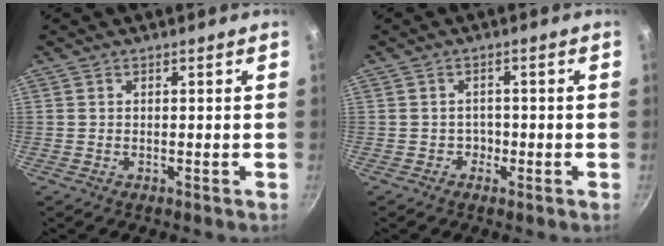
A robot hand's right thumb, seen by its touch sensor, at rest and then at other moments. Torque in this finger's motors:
{"motor_torque": [0.49, 0.39, -0.22, -0.25, -0.02]}